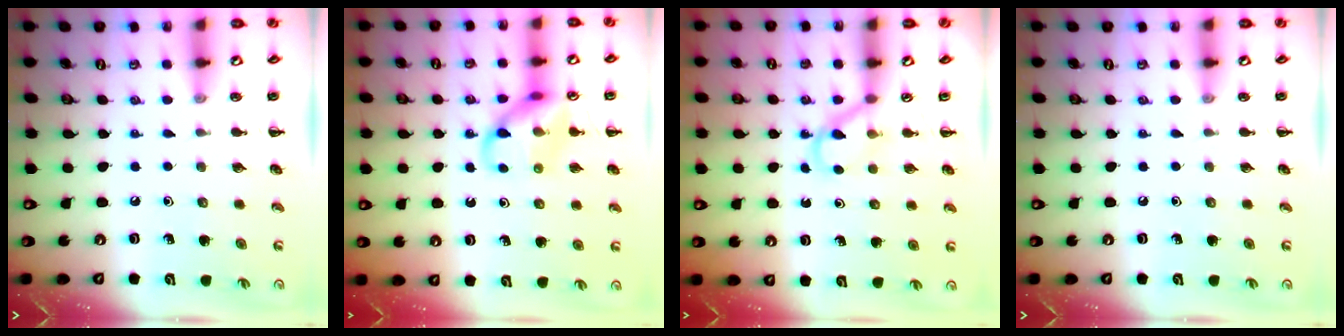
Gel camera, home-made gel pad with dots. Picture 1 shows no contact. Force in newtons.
{"total": 11.7, "press": 11.7, "slide": 0.8}
{"total": 3.5, "press": 3.2, "slide": 1.5}
{"total": 0.0}